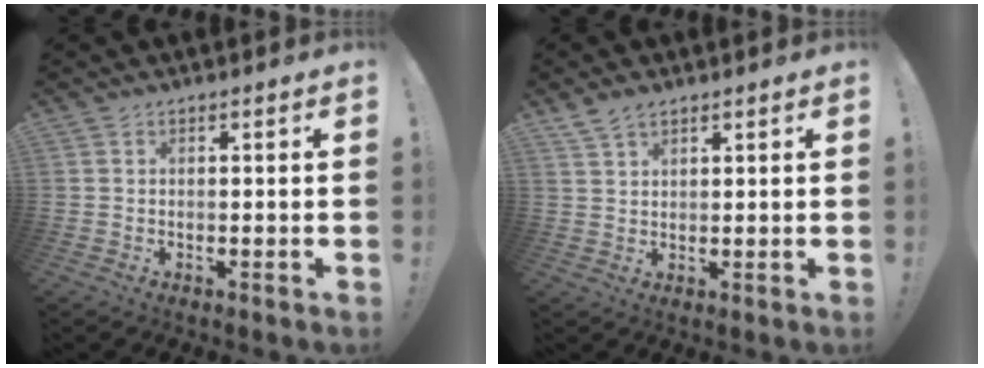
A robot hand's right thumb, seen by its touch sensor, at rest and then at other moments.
{"total": 4.1, "force": [3.2, 1.9, 1.8], "torque": [-0.031, -0.016, 0.060]}